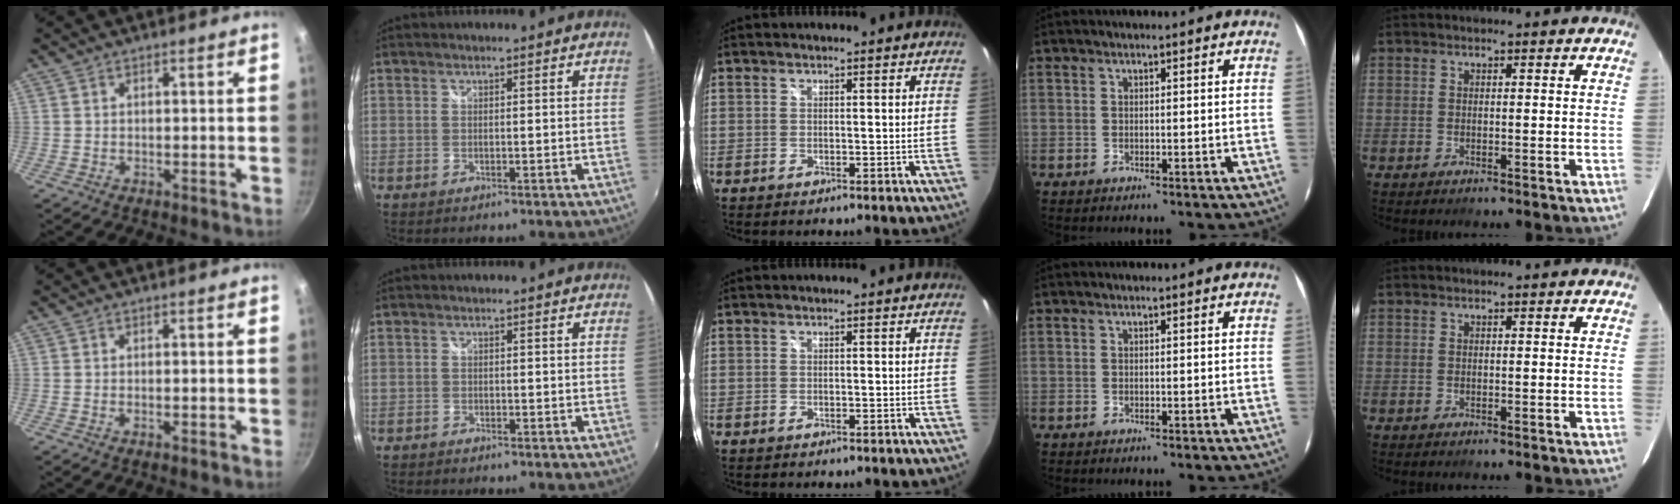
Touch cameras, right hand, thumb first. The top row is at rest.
{"thumb": {"total": 1.0, "force": [-0.5, 0.3, 0.8], "torque": [-0.017, 0.002, -0.009]}, "index": {"total": 1.0, "force": [-1.0, 0.3, 0.1], "torque": [-0.007, -0.003, -0.019]}}